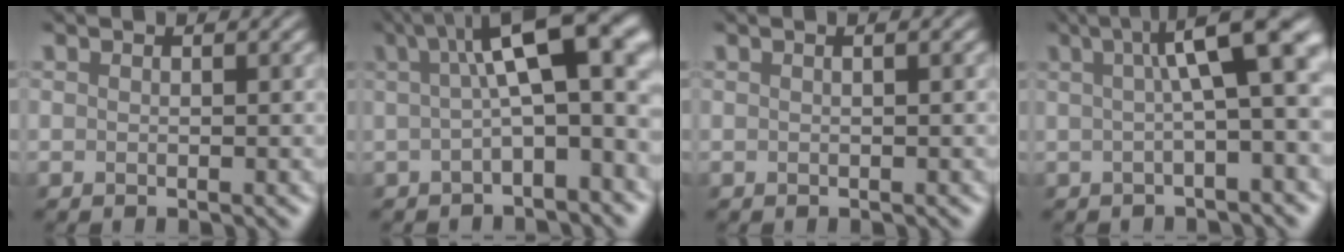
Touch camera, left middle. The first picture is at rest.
{"total": 9.6, "force": [1.9, 3.0, 8.9], "torque": [-0.111, 0.027, 0.021]}
{"total": 1.3, "force": [0.5, 0.6, 1.1], "torque": [-0.002, -0.003, -0.003]}
{"total": 8.7, "force": [1.8, 2.3, 8.2], "torque": [-0.090, 0.026, 0.019]}